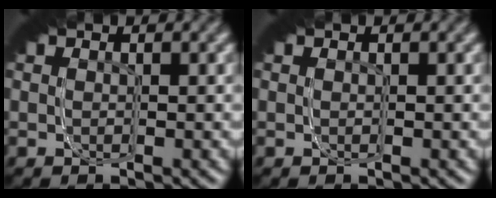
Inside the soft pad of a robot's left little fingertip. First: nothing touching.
{"total": 0.0}